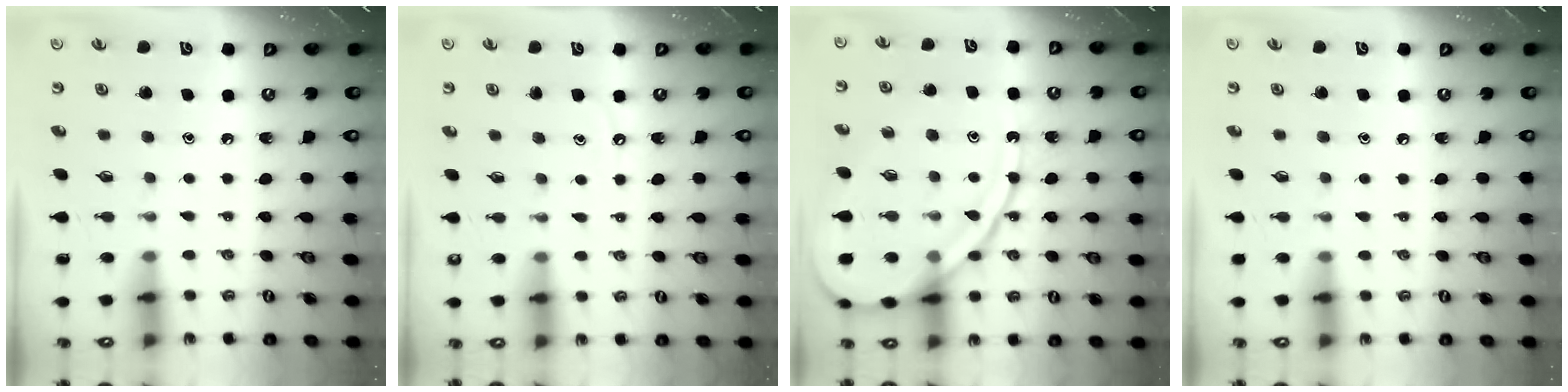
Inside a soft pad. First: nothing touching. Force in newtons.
{"total": 4.5, "press": 4.4, "slide": 0.6}
{"total": 15.8, "press": 15.7, "slide": 1.5}
{"total": 2.9, "press": 2.8, "slide": 0.4}